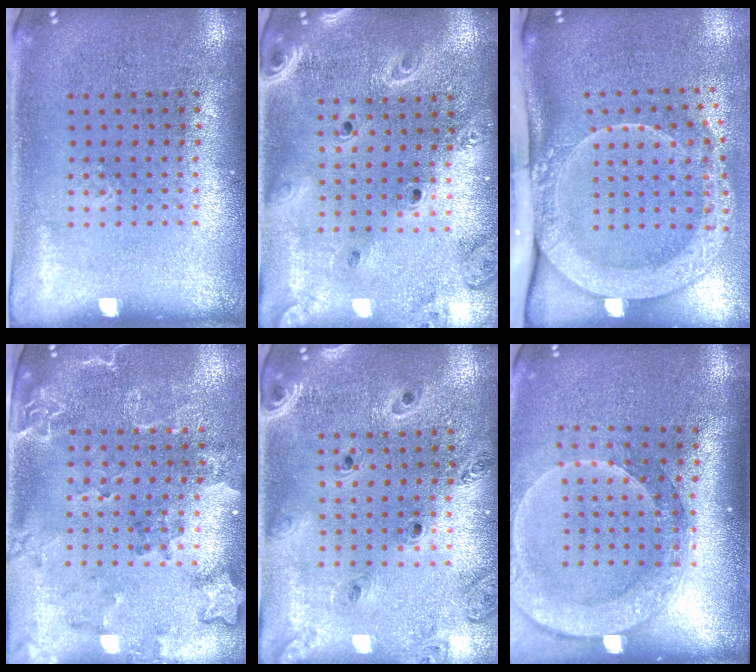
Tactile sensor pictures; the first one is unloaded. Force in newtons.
{"total": 2.5, "press": 2.2, "slide": 1.2}
{"total": 3.0, "press": 2.1, "slide": 2.1}
{"total": 2.2, "press": 1.9, "slide": 1.1}
{"total": 1.3, "press": 1.3, "slide": 0.1}
{"total": 2.5, "press": 2.0, "slide": 1.5}